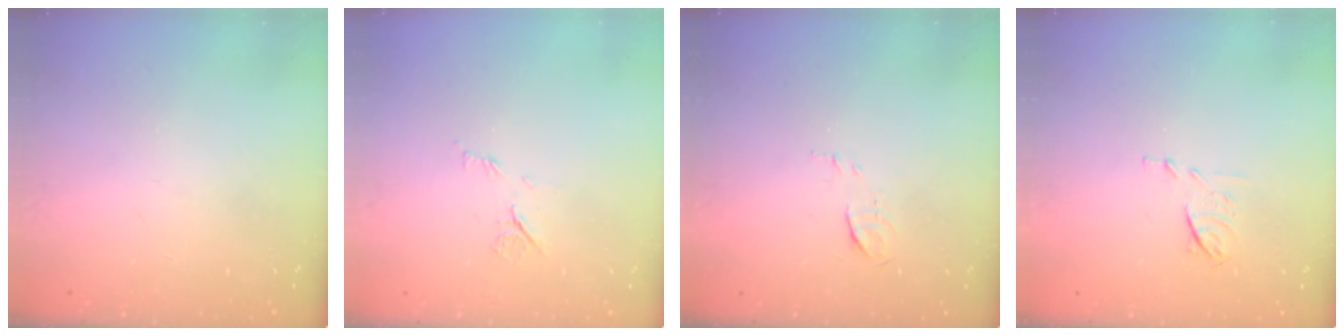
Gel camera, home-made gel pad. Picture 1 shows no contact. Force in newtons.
{"total": 6.3, "press": 6.3, "slide": 0.6}
{"total": 5.0, "press": 4.9, "slide": 1.2}
{"total": 4.8, "press": 4.7, "slide": 0.9}